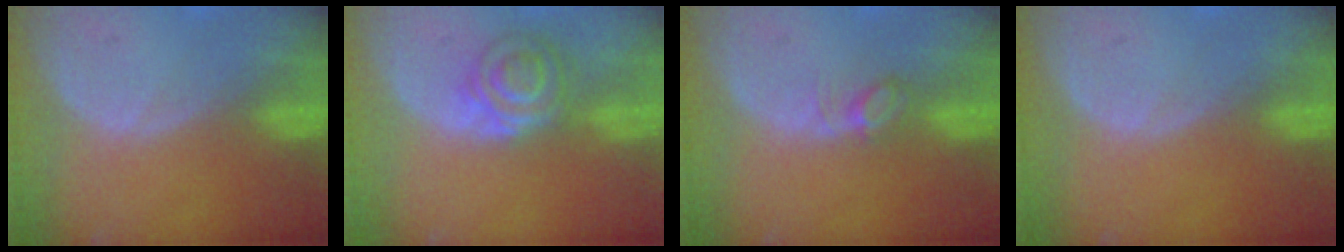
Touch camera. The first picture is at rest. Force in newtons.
{"total": 6.0, "press": 5.5, "slide": 2.2}
{"total": 2.5, "press": 2.4, "slide": 0.3}
{"total": 0.0}